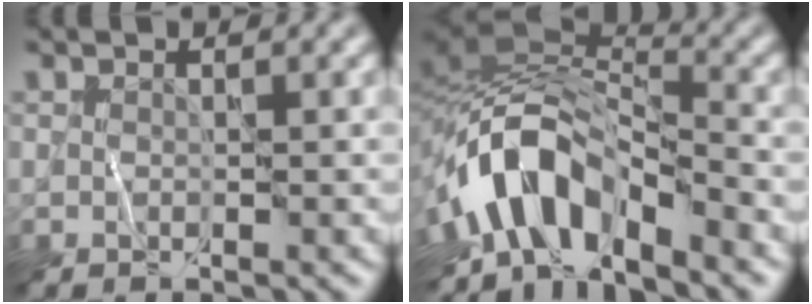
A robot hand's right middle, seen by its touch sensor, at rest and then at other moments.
{"total": 8.9, "force": [-4.6, 4.5, 6.2], "torque": [-0.098, 0.010, -0.092]}